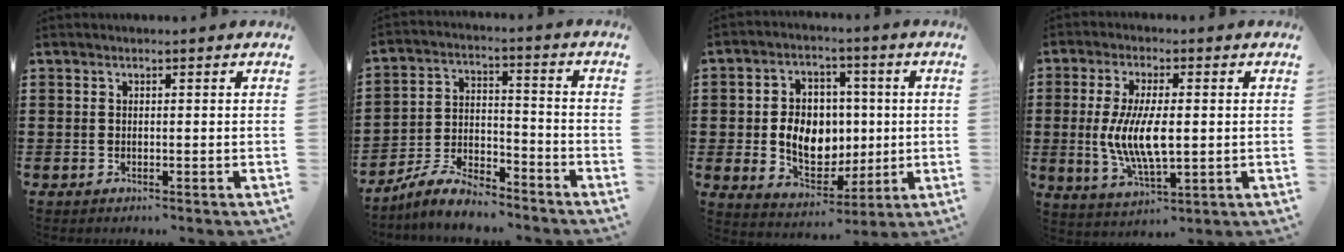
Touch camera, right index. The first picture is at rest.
{"total": 7.1, "force": [-6.6, 1.5, 2.4], "torque": [-0.054, 0.010, -0.126]}
{"total": 8.8, "force": [0.0, 7.2, 5.1], "torque": [-0.099, 0.012, 0.001]}
{"total": 9.1, "force": [-0.1, 3.5, 8.4], "torque": [-0.186, -0.007, -0.007]}